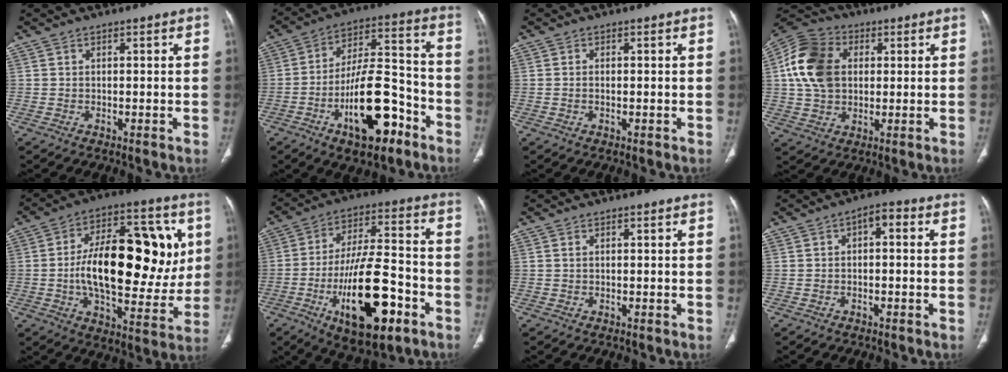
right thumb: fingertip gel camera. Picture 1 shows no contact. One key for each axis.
{"total": 18.5, "fx": -8.5, "fy": 7.8, "fz": 14.5, "tx": -0.215, "ty": 0.063, "tz": -0.134}
{"total": 0.9, "fx": -0.1, "fy": 0.4, "fz": 0.7, "tx": -0.023, "ty": 0.004, "tz": -0.003}
{"total": 14.2, "fx": 2.2, "fy": 10.5, "fz": 9.2, "tx": -0.167, "ty": 0.014, "tz": 0.033}
{"total": 26.2, "fx": 2.2, "fy": 12.6, "fz": 22.9, "tx": -0.320, "ty": 0.002, "tz": 0.030}
{"total": 21.4, "fx": -8.3, "fy": 8.4, "fz": 17.8, "tx": -0.287, "ty": 0.036, "tz": -0.125}
{"total": 0.0}
{"total": 3.3, "fx": 0.3, "fy": 1.8, "fz": 2.8, "tx": -0.033, "ty": 0.017, "tz": -0.006}